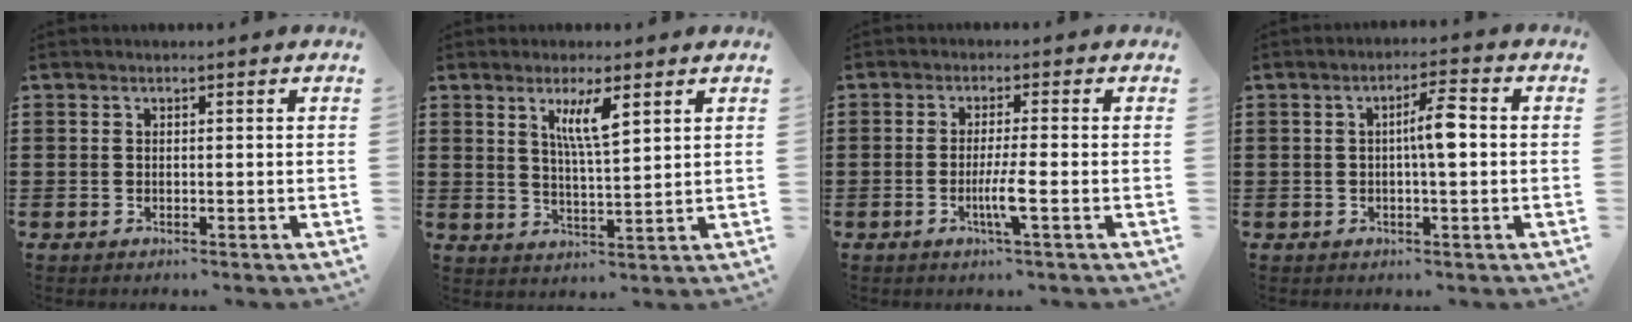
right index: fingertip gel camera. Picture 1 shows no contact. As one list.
[{"total": 5.4, "force": [2.7, 1.2, 4.6], "torque": [-0.098, 0.005, 0.045]}, {"total": 4.2, "force": [-1.3, -0.1, 4.0], "torque": [-0.076, -0.015, -0.027]}, {"total": 4.8, "force": [0.0, 0.8, 4.7], "torque": [-0.078, 0.002, -0.005]}]